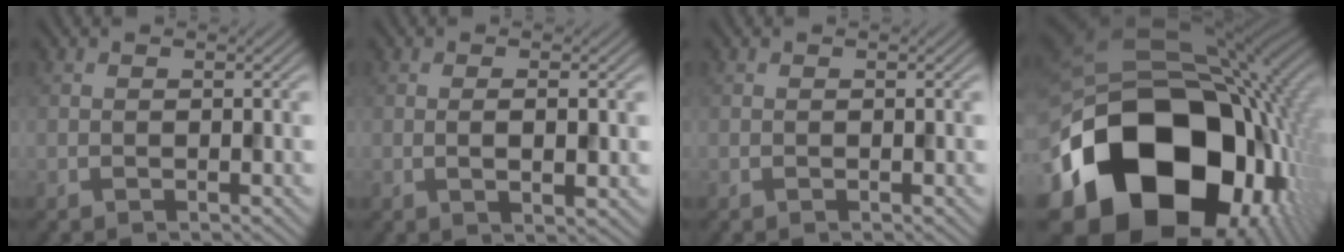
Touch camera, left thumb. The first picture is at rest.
{"total": 2.5, "force": [-0.1, 0.6, 2.4], "torque": [-0.045, -0.004, 0.003]}
{"total": 0.0}
{"total": 23.0, "force": [-6.7, 16.3, 14.7], "torque": [-0.324, -0.067, -0.078]}